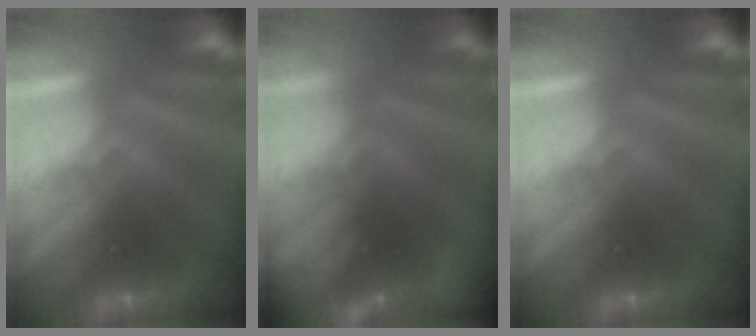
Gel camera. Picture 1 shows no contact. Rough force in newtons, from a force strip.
{"total": 8.8}
{"total": 0.0}